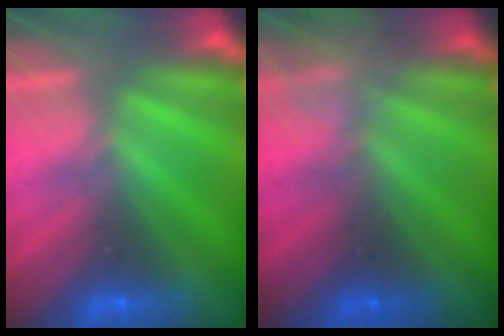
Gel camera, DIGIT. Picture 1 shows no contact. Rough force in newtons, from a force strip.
{"total": 2.3}